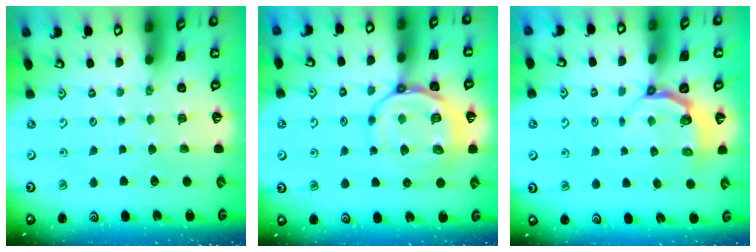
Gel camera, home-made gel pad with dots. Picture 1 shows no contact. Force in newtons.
{"total": 13.4, "press": 13.3, "slide": 1.7}
{"total": 4.4, "press": 3.5, "slide": 2.7}